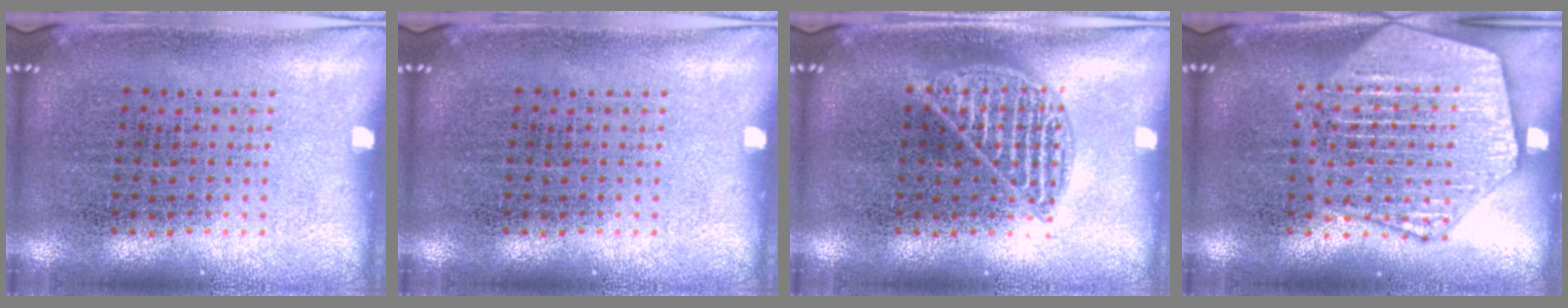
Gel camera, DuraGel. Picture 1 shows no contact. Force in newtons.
{"total": 0.0}
{"total": 1.8, "press": 1.8, "slide": 0.3}
{"total": 3.5, "press": 3.5, "slide": 0.4}